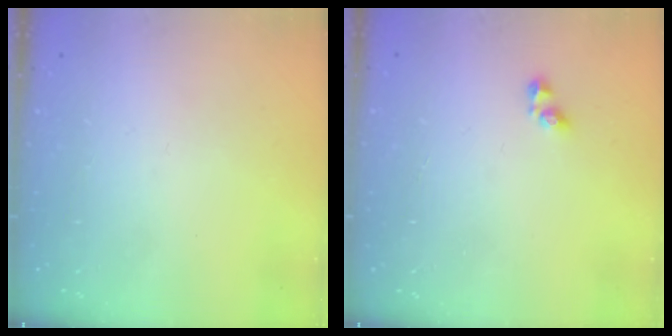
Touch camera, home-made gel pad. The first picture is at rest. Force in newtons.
{"total": 3.0, "press": 3.0, "slide": 0.5}